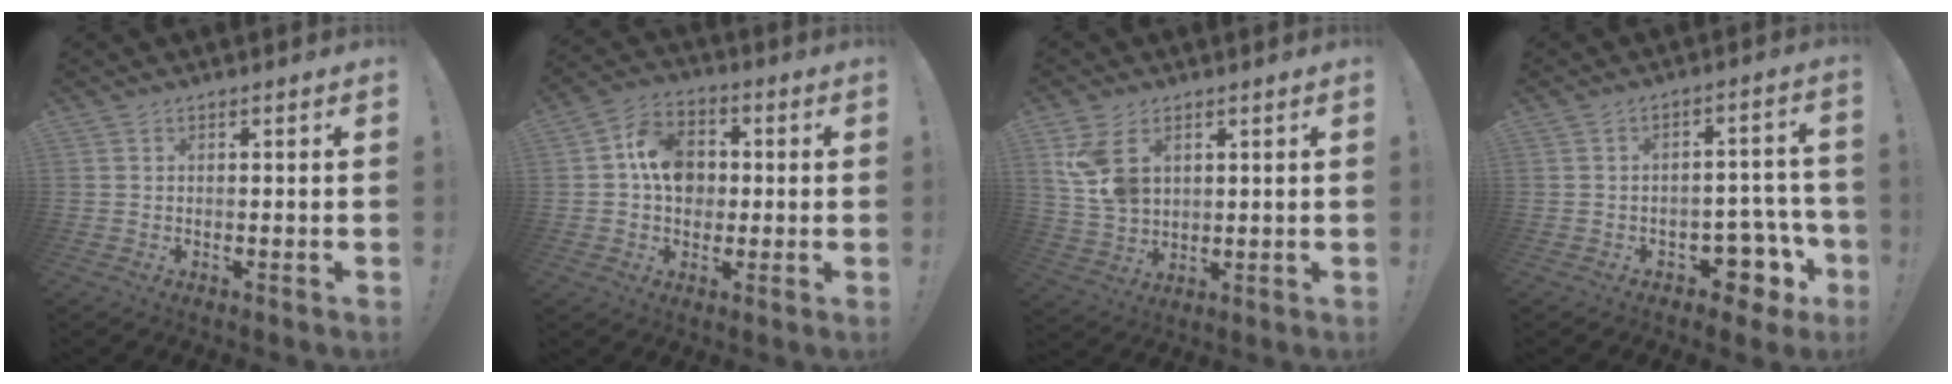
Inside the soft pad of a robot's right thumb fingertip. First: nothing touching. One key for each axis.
{"total": 12.1, "fx": 1.3, "fy": 9.9, "fz": 6.9, "tx": -0.087, "ty": 0.007, "tz": 0.030}
{"total": 10.0, "fx": 4.2, "fy": 6.7, "fz": 6.2, "tx": -0.108, "ty": -0.012, "tz": 0.081}
{"total": 8.9, "fx": -4.2, "fy": 6.2, "fz": 4.8, "tx": -0.038, "ty": 0.028, "tz": -0.065}